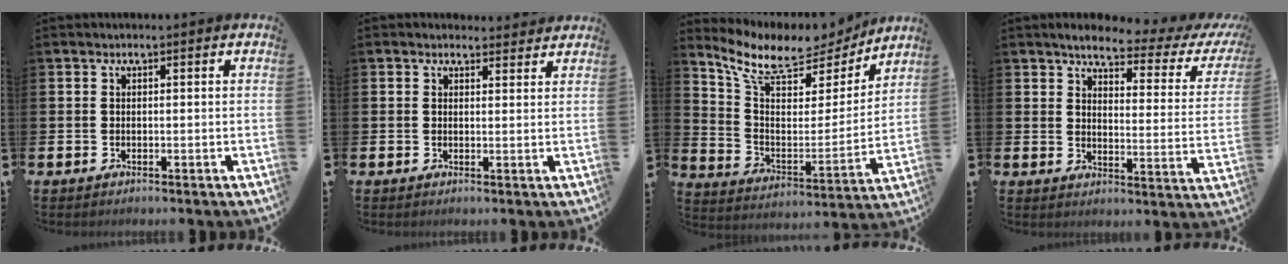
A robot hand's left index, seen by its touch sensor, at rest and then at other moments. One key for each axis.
{"total": 1.8, "fx": 1.7, "fy": 0.7, "fz": 0.0, "tx": 0.004, "ty": -0.004, "tz": 0.028}
{"total": 9.2, "fx": 7.9, "fy": 3.4, "fz": 3.3, "tx": -0.104, "ty": -0.051, "tz": 0.135}
{"total": 4.4, "fx": 3.6, "fy": 1.1, "fz": 2.2, "tx": -0.057, "ty": -0.024, "tz": 0.052}